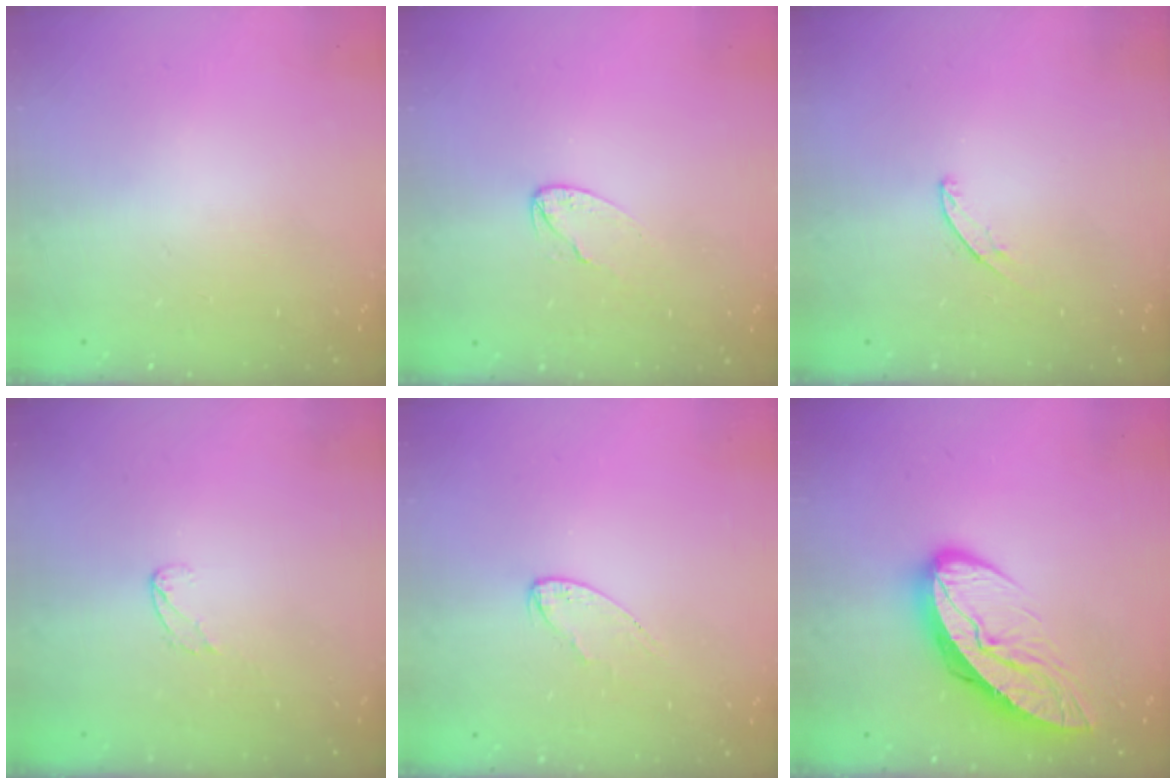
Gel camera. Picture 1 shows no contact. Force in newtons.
{"total": 4.6, "press": 4.6, "slide": 0.4}
{"total": 4.8, "press": 4.7, "slide": 0.3}
{"total": 3.3, "press": 3.3, "slide": 0.3}
{"total": 4.0, "press": 3.9, "slide": 0.4}
{"total": 12.5, "press": 12.5, "slide": 1.2}